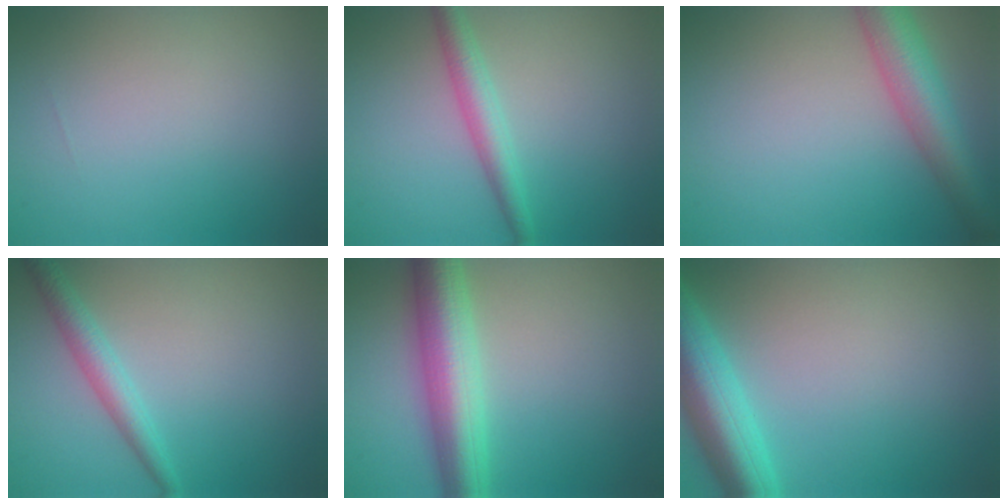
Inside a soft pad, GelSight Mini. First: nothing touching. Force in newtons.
{"total": 2.9, "press": 2.9, "slide": 0.1}
{"total": 6.0, "press": 6.0, "slide": 0.2}
{"total": 2.5, "press": 2.5, "slide": 0.1}
{"total": 7.1, "press": 7.1, "slide": 0.1}
{"total": 7.0, "press": 6.9, "slide": 0.4}